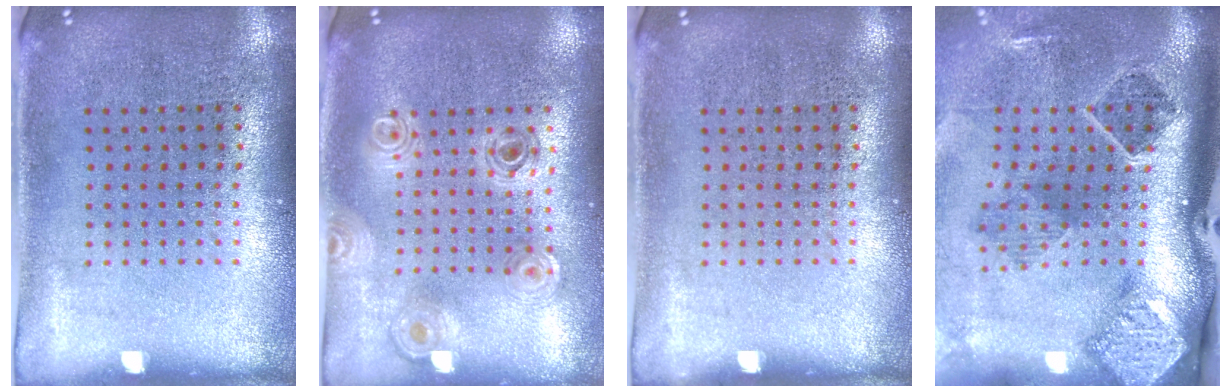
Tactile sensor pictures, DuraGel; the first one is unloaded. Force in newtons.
{"total": 0.8, "press": 0.8, "slide": 0.1}
{"total": 0.0}
{"total": 2.9, "press": 1.9, "slide": 2.2}